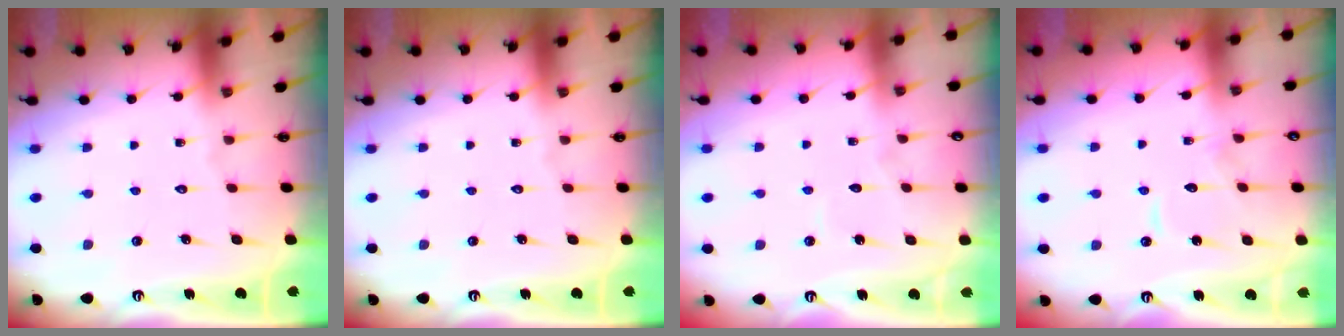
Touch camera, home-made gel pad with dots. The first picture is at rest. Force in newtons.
{"total": 0.0}
{"total": 2.5, "press": 2.5, "slide": 0.1}
{"total": 8.2, "press": 8.2, "slide": 0.5}